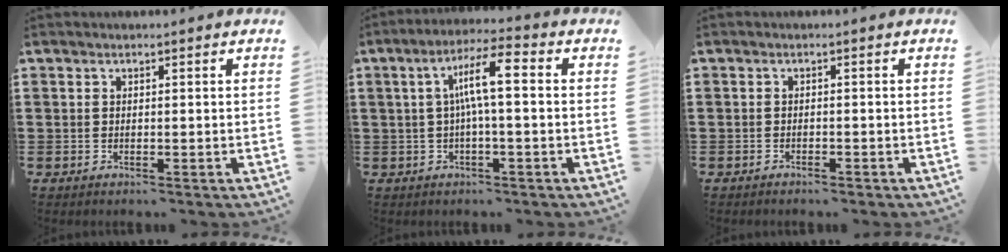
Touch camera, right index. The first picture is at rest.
{"total": 7.4, "force": [0.6, 1.3, 7.2], "torque": [-0.138, 0.009, 0.005]}
{"total": 0.9, "force": [-0.9, 0.1, 0.2], "torque": [-0.007, 0.000, -0.018]}